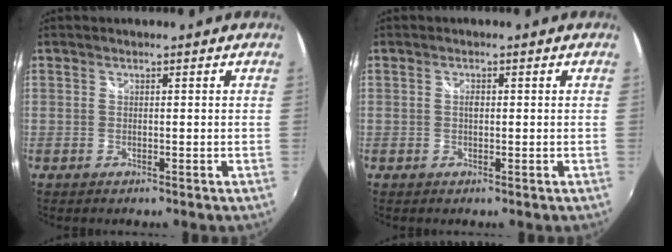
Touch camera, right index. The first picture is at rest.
{"total": 1.0, "force": [0.0, 0.6, 0.8], "torque": [-0.015, 0.002, -0.001]}